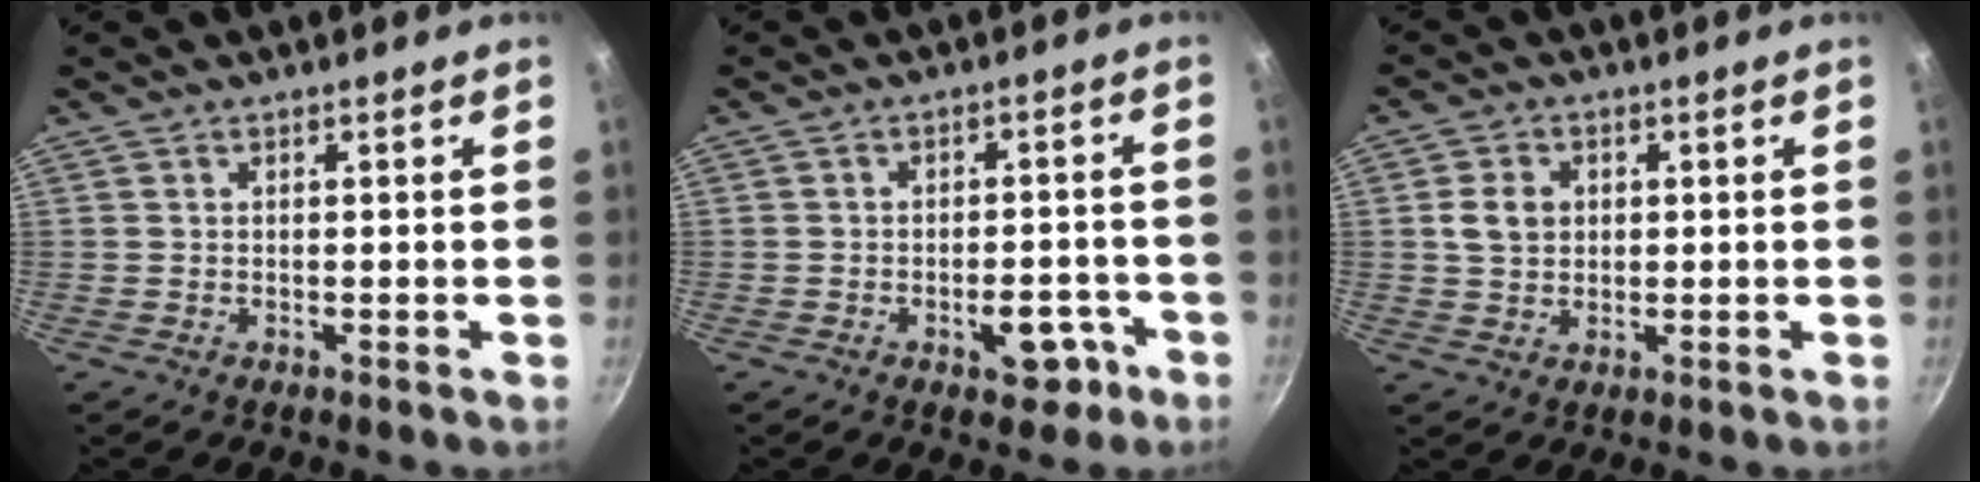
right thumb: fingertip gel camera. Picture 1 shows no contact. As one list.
[{"total": 6.0, "force": [-3.1, 3.4, 3.8], "torque": [-0.031, 0.029, -0.037]}, {"total": 5.3, "force": [0.9, 4.3, 2.9], "torque": [-0.041, 0.000, 0.016]}]